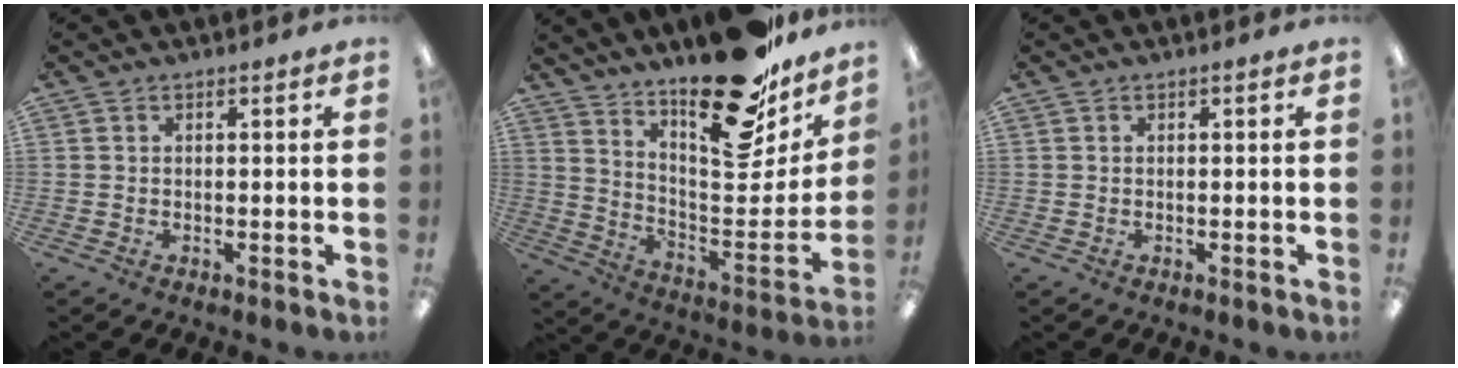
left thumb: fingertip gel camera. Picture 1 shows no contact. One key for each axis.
{"total": 24.2, "fx": 17.3, "fy": 9.4, "fz": 14.1, "tx": -0.167, "ty": -0.127, "tz": 0.288}
{"total": 0.0}